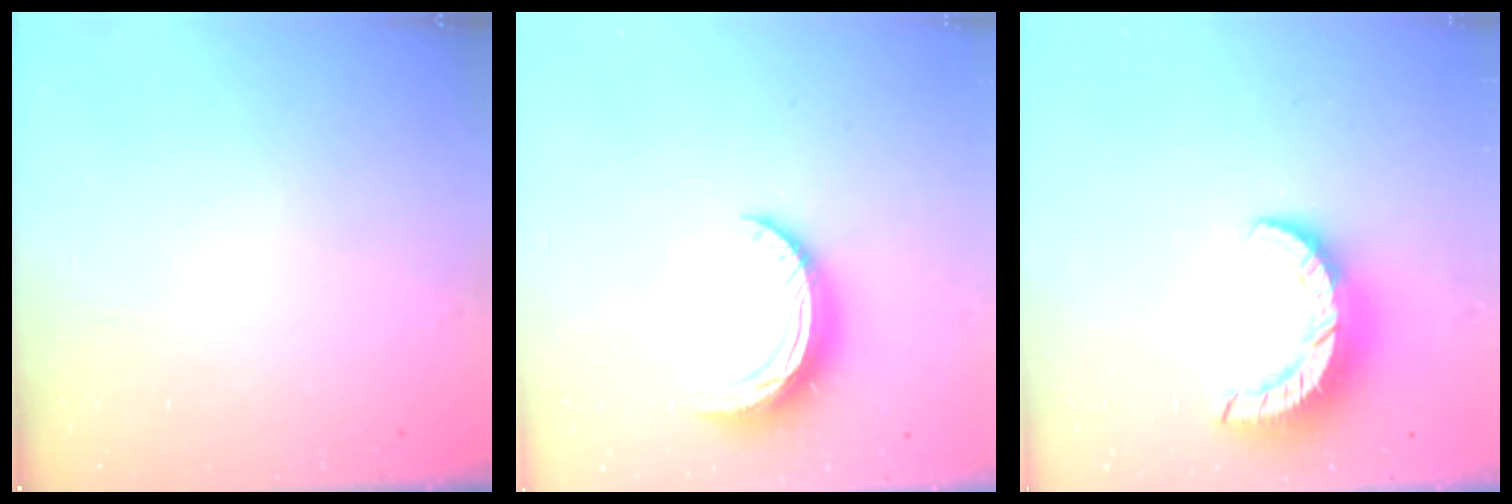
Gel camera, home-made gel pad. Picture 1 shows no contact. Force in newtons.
{"total": 9.9, "press": 9.9, "slide": 0.7}
{"total": 12.8, "press": 12.8, "slide": 0.7}